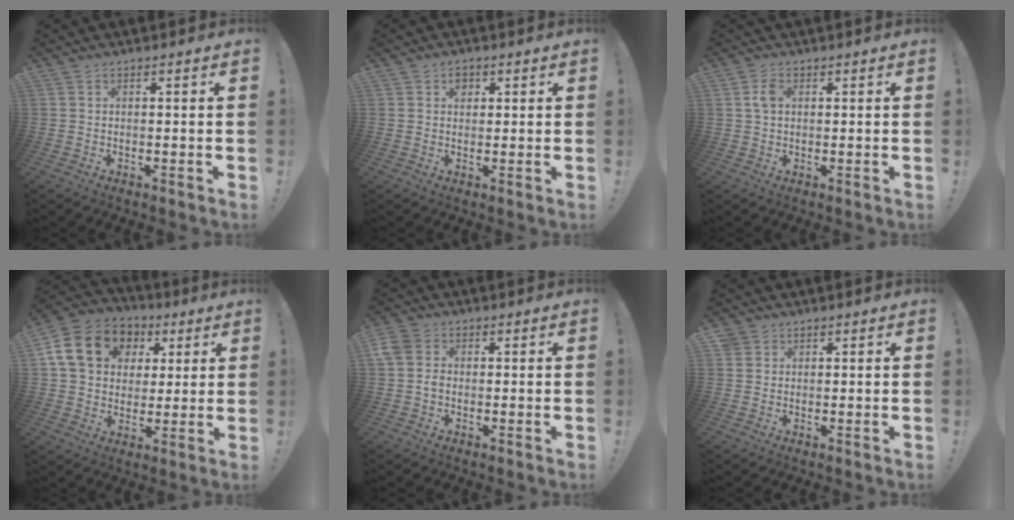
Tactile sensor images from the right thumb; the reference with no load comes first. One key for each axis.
{"total": 2.8, "fx": 1.0, "fy": 2.2, "fz": 1.3, "tx": -0.006, "ty": -0.004, "tz": 0.015}
{"total": 3.4, "fx": 1.1, "fy": 2.0, "fz": 2.5, "tx": -0.044, "ty": 0.002, "tz": 0.019}
{"total": 17.8, "fx": 6.0, "fy": 14.1, "fz": 9.1, "tx": -0.137, "ty": -0.003, "tz": 0.126}
{"total": 4.4, "fx": -0.3, "fy": 3.5, "fz": 2.7, "tx": -0.062, "ty": -0.002, "tz": -0.011}
{"total": 2.1, "fx": 1.3, "fy": 1.6, "fz": 0.2, "tx": -0.002, "ty": -0.007, "tz": 0.025}